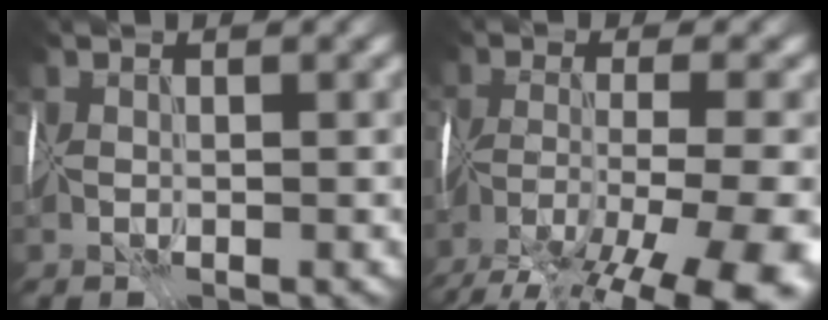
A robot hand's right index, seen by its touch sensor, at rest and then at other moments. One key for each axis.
{"total": 15.9, "fx": -11.3, "fy": 5.0, "fz": 10.1, "tx": -0.155, "ty": -0.021, "tz": -0.148}